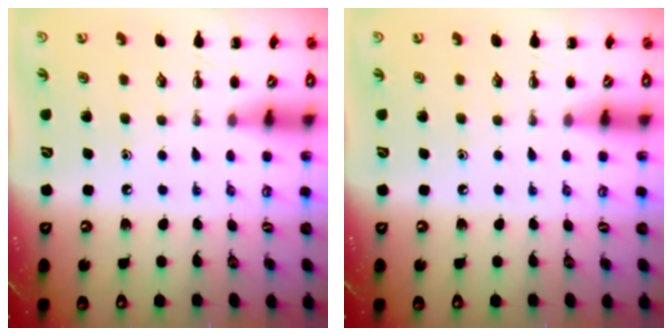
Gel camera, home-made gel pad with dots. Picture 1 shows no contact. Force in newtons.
{"total": 0.0}